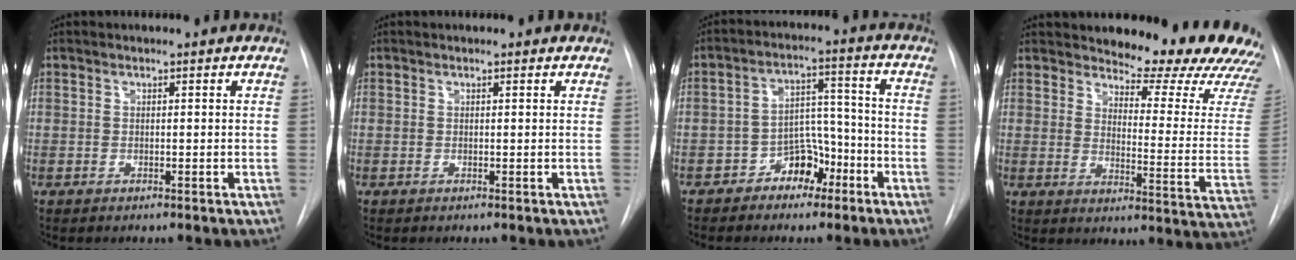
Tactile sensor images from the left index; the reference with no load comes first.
{"total": 0.6, "force": [0.6, 0.2, 0.1], "torque": [-0.006, 0.004, 0.006]}
{"total": 6.6, "force": [-4.0, 4.1, 3.4], "torque": [-0.056, 0.027, -0.064]}
{"total": 19.6, "force": [17.7, 3.4, 7.6], "torque": [-0.090, -0.093, 0.202]}